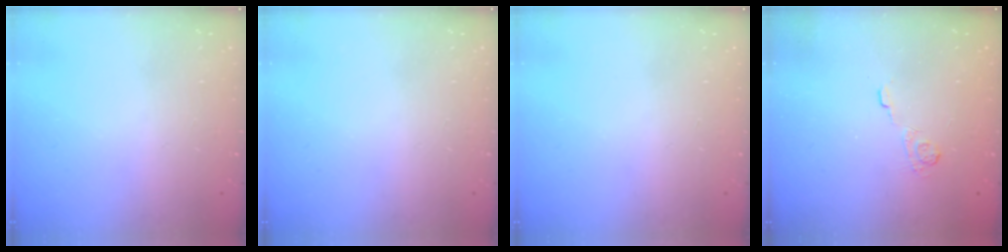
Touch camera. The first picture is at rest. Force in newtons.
{"total": 0.0}
{"total": 0.0}
{"total": 3.6, "press": 3.3, "slide": 1.5}